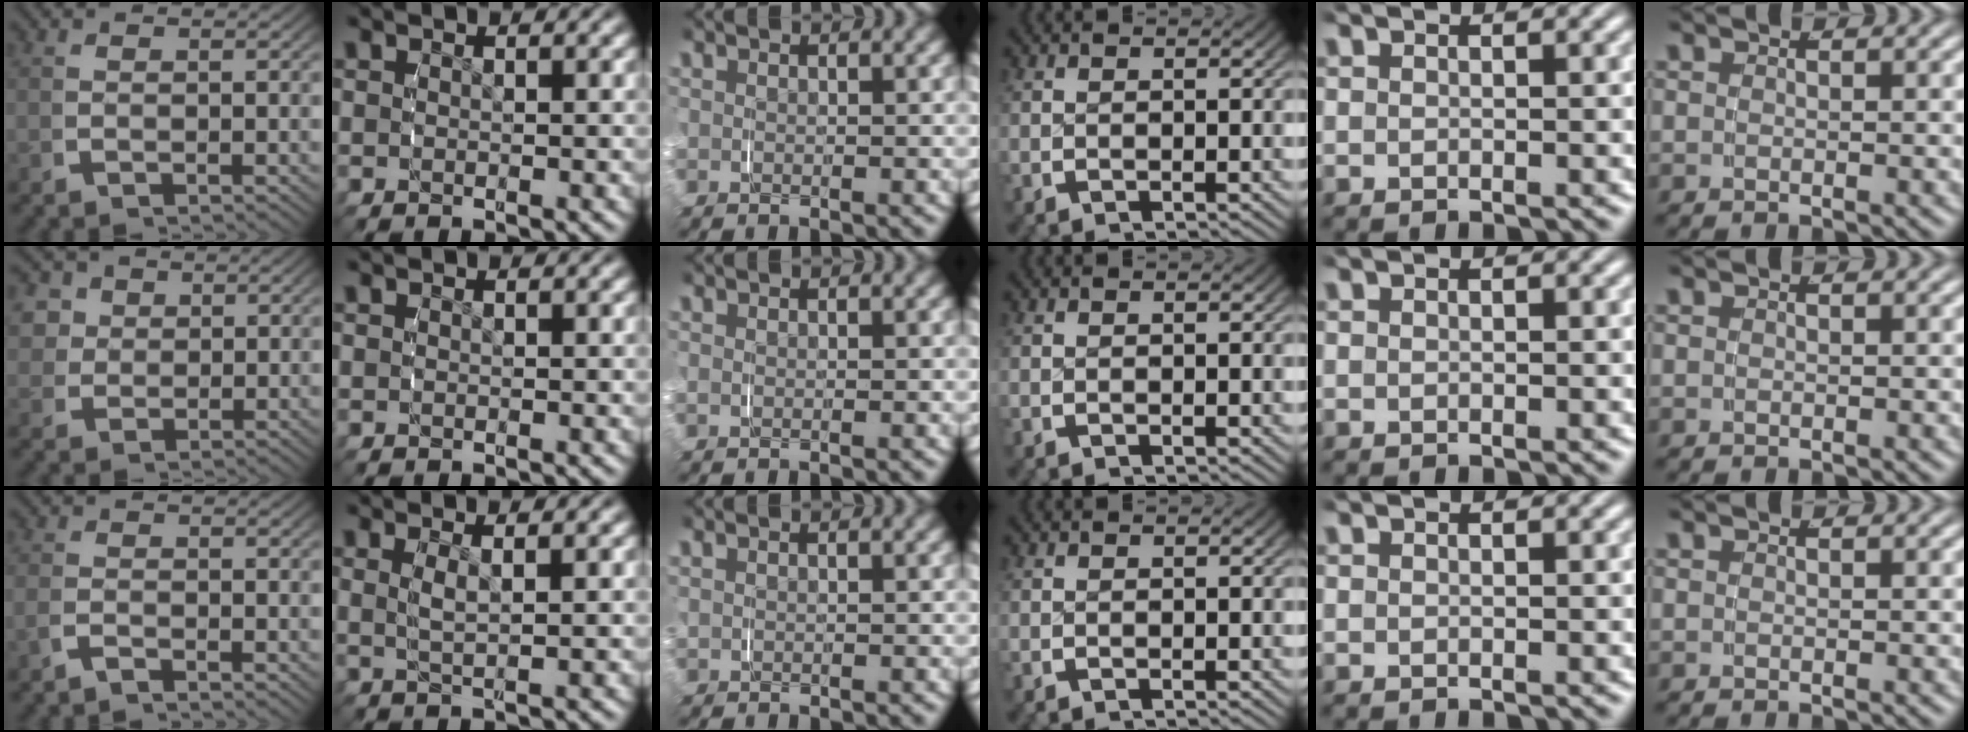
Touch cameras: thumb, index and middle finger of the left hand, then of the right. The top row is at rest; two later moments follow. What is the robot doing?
{"motion": "grasp_and_lifting", "object": "paper"}